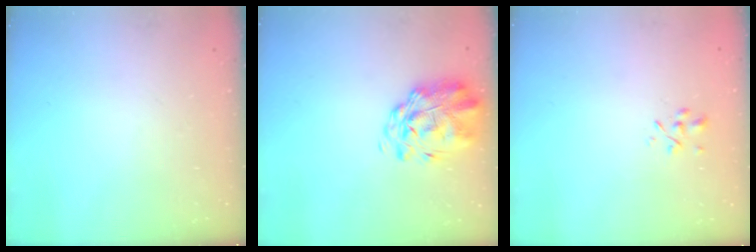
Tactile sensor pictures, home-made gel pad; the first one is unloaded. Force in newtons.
{"total": 3.2, "press": 2.6, "slide": 1.8}
{"total": 1.3, "press": 1.2, "slide": 0.5}